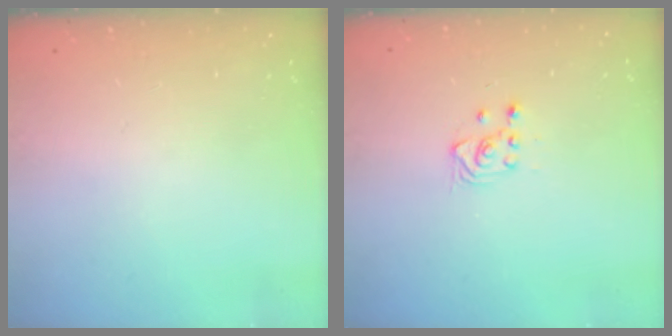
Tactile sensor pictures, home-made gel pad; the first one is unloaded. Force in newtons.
{"total": 3.0, "press": 2.8, "slide": 1.0}